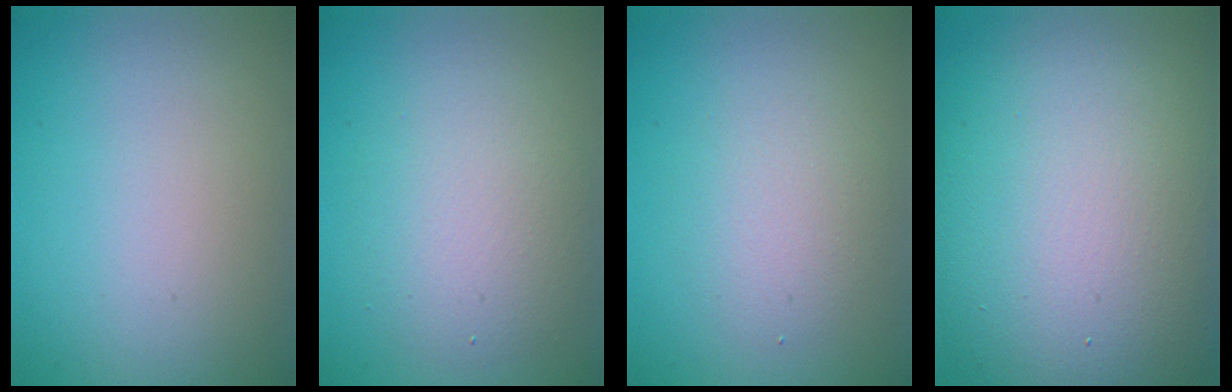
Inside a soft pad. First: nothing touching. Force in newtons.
{"total": 4.3, "press": 4.3, "slide": 0.2}
{"total": 2.7, "press": 2.7, "slide": 0.2}
{"total": 15.0, "press": 15.0, "slide": 0.5}